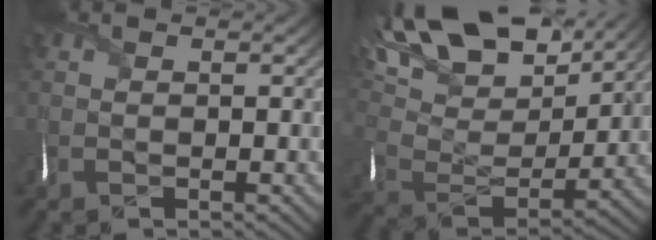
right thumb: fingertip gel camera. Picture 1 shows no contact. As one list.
[{"total": 18.1, "force": [12.3, 8.1, 10.4], "torque": [-0.253, 0.042, 0.182]}]